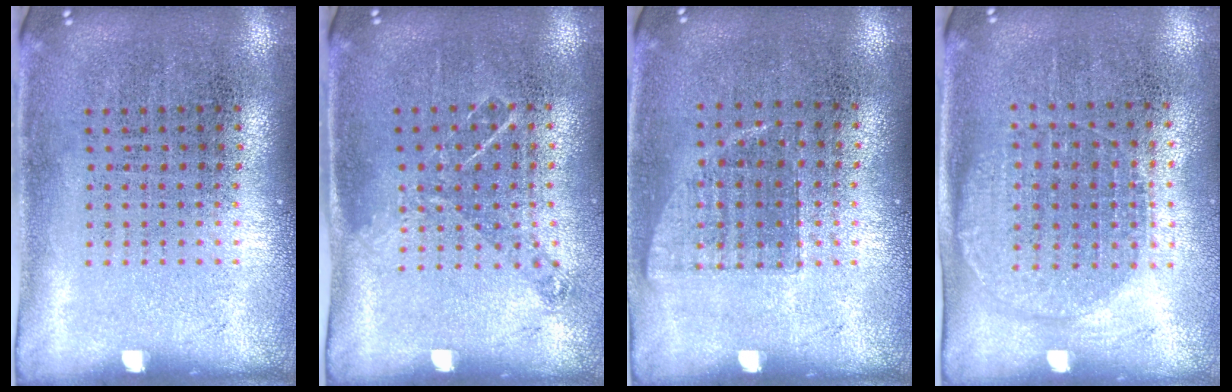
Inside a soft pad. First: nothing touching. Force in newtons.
{"total": 0.8, "press": 0.8, "slide": 0.2}
{"total": 0.7, "press": 0.7, "slide": 0.2}
{"total": 1.3, "press": 1.2, "slide": 0.5}